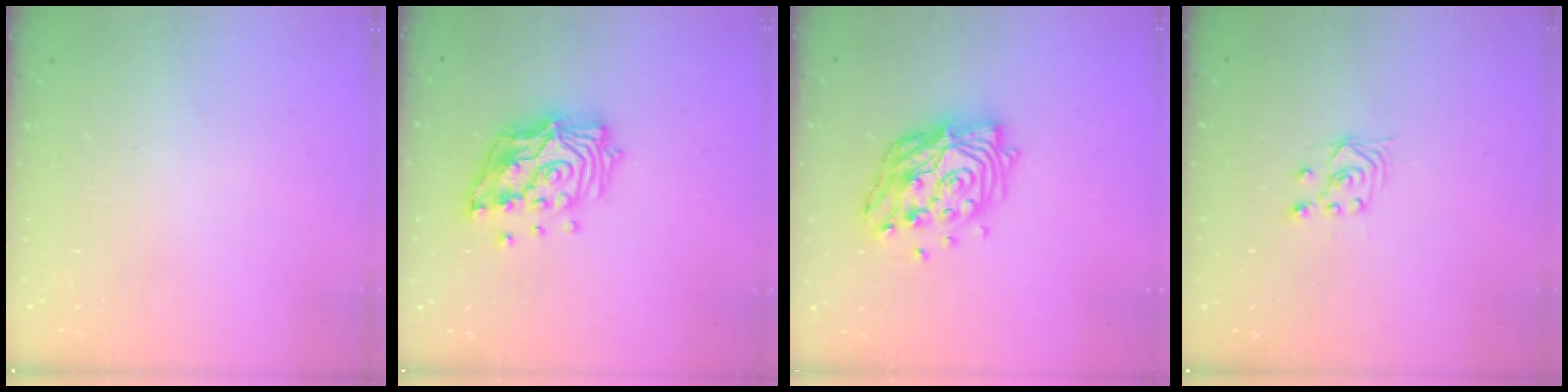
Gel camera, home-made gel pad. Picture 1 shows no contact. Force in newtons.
{"total": 15.5, "press": 15.4, "slide": 1.8}
{"total": 15.5, "press": 15.4, "slide": 1.4}
{"total": 2.5, "press": 2.2, "slide": 1.2}